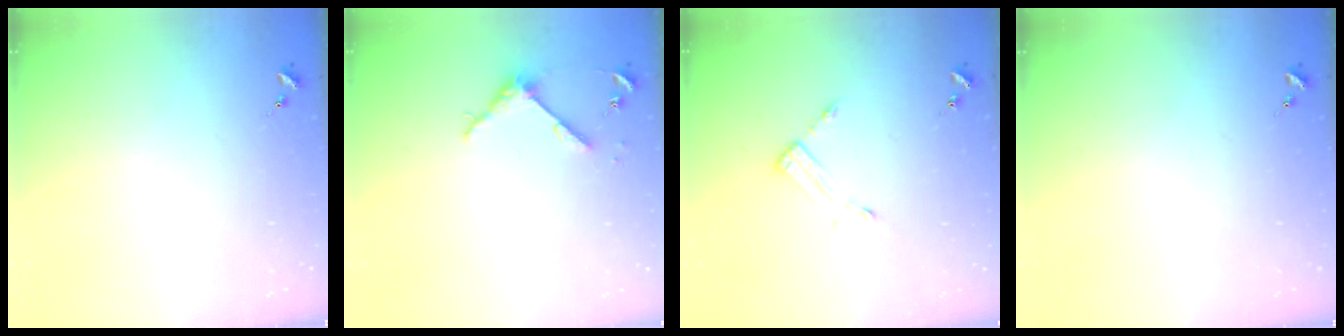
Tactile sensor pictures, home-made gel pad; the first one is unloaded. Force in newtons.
{"total": 4.5, "press": 4.5, "slide": 0.5}
{"total": 3.0, "press": 3.0, "slide": 0.3}
{"total": 0.0}